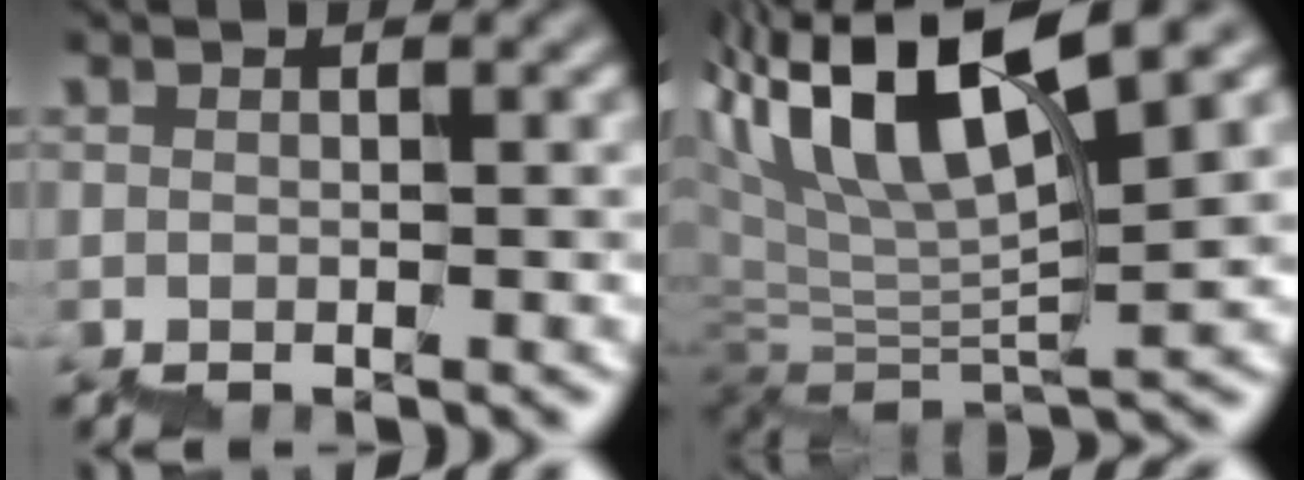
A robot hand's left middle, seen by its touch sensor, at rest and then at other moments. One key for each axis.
{"total": 10.9, "fx": 7.1, "fy": 2.6, "fz": 7.8, "tx": -0.145, "ty": 0.031, "tz": 0.138}